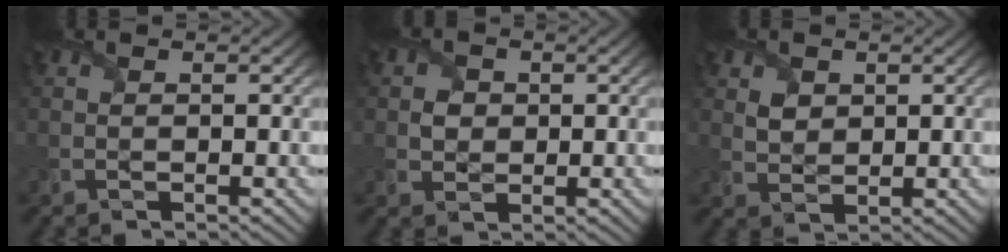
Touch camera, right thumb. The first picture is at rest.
{"total": 2.3, "force": [0.1, 2.1, 0.9], "torque": [-0.021, -0.002, -0.003]}
{"total": 2.5, "force": [1.1, 2.0, 1.1], "torque": [-0.028, -0.004, 0.019]}